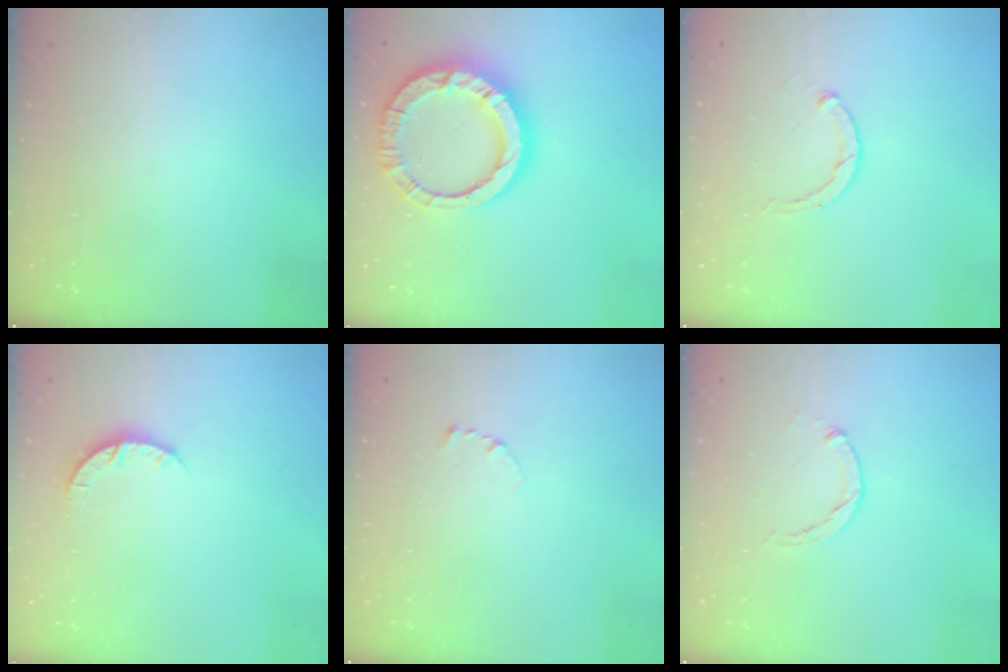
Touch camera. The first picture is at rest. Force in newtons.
{"total": 15.9, "press": 15.8, "slide": 2.2}
{"total": 2.3, "press": 2.3, "slide": 0.3}
{"total": 3.5, "press": 3.5, "slide": 0.4}
{"total": 2.3, "press": 2.3, "slide": 0.2}
{"total": 0.0}